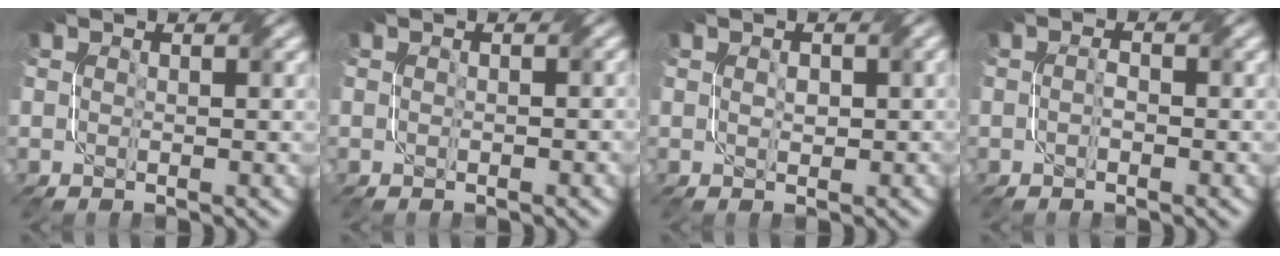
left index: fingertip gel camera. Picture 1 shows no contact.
{"total": 0.5, "force": [-0.1, 0.2, 0.5], "torque": [-0.009, -0.002, -0.002]}
{"total": 1.2, "force": [0.1, 0.8, 1.0], "torque": [-0.014, 0.000, 0.005]}
{"total": 1.0, "force": [-0.6, 0.4, 0.7], "torque": [-0.013, 0.001, -0.010]}